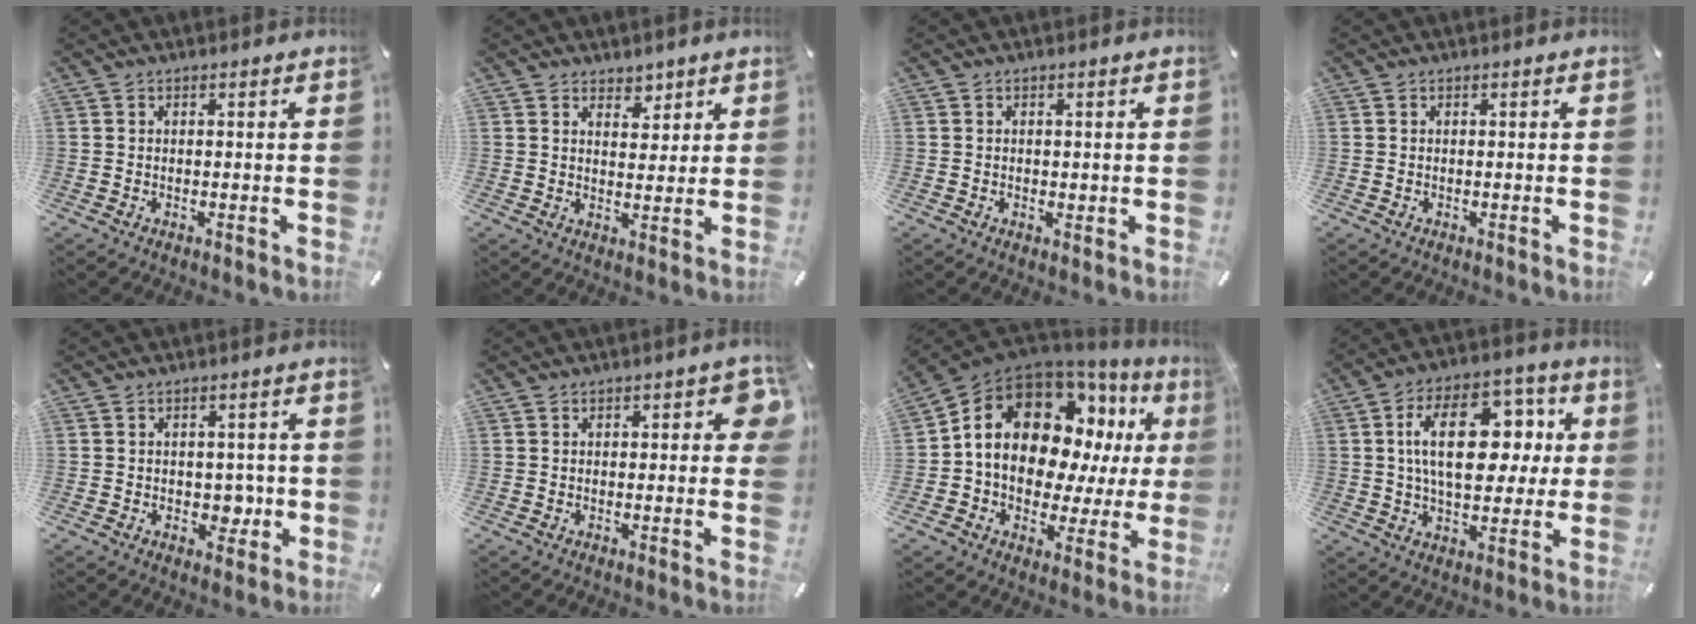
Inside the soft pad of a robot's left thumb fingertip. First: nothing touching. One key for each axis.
{"total": 4.2, "fx": 3.1, "fy": 2.8, "fz": 0.5, "tx": 0.011, "ty": -0.020, "tz": 0.051}
{"total": 0.7, "fx": -0.1, "fy": 0.6, "fz": 0.3, "tx": 0.000, "ty": -0.001, "tz": -0.004}
{"total": 0.0}
{"total": 4.9, "fx": -0.6, "fy": 3.8, "fz": 3.1, "tx": -0.024, "ty": -0.004, "tz": -0.014}
{"total": 5.1, "fx": 0.8, "fy": 2.4, "fz": 4.5, "tx": -0.054, "ty": 0.001, "tz": 0.007}
{"total": 16.6, "fx": 5.7, "fy": 11.5, "fz": 10.5, "tx": -0.193, "ty": -0.042, "tz": 0.103}
{"total": 19.7, "fx": 3.8, "fy": 11.8, "fz": 15.3, "tx": -0.248, "ty": 0.011, "tz": 0.062}